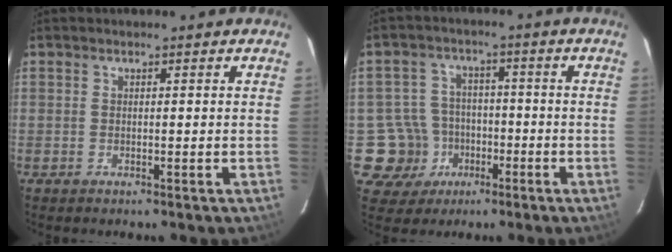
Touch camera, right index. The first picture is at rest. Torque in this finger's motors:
{"motor_torque": [-0.17, -0.11, -0.99, -0.21]}